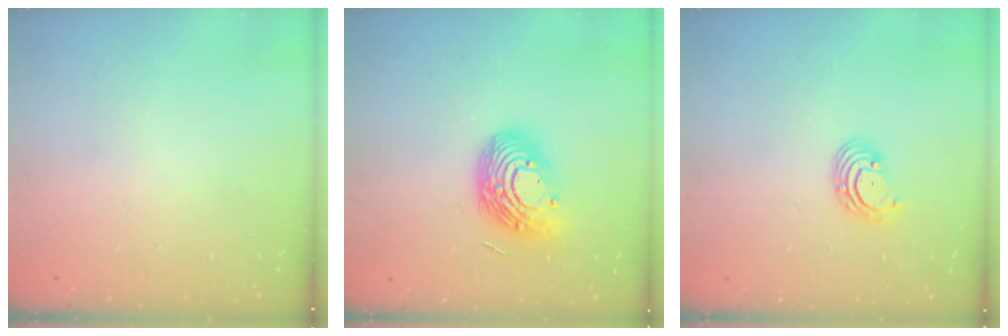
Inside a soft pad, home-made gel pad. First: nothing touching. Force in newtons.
{"total": 14.8, "press": 14.8, "slide": 1.0}
{"total": 2.8, "press": 2.8, "slide": 0.2}